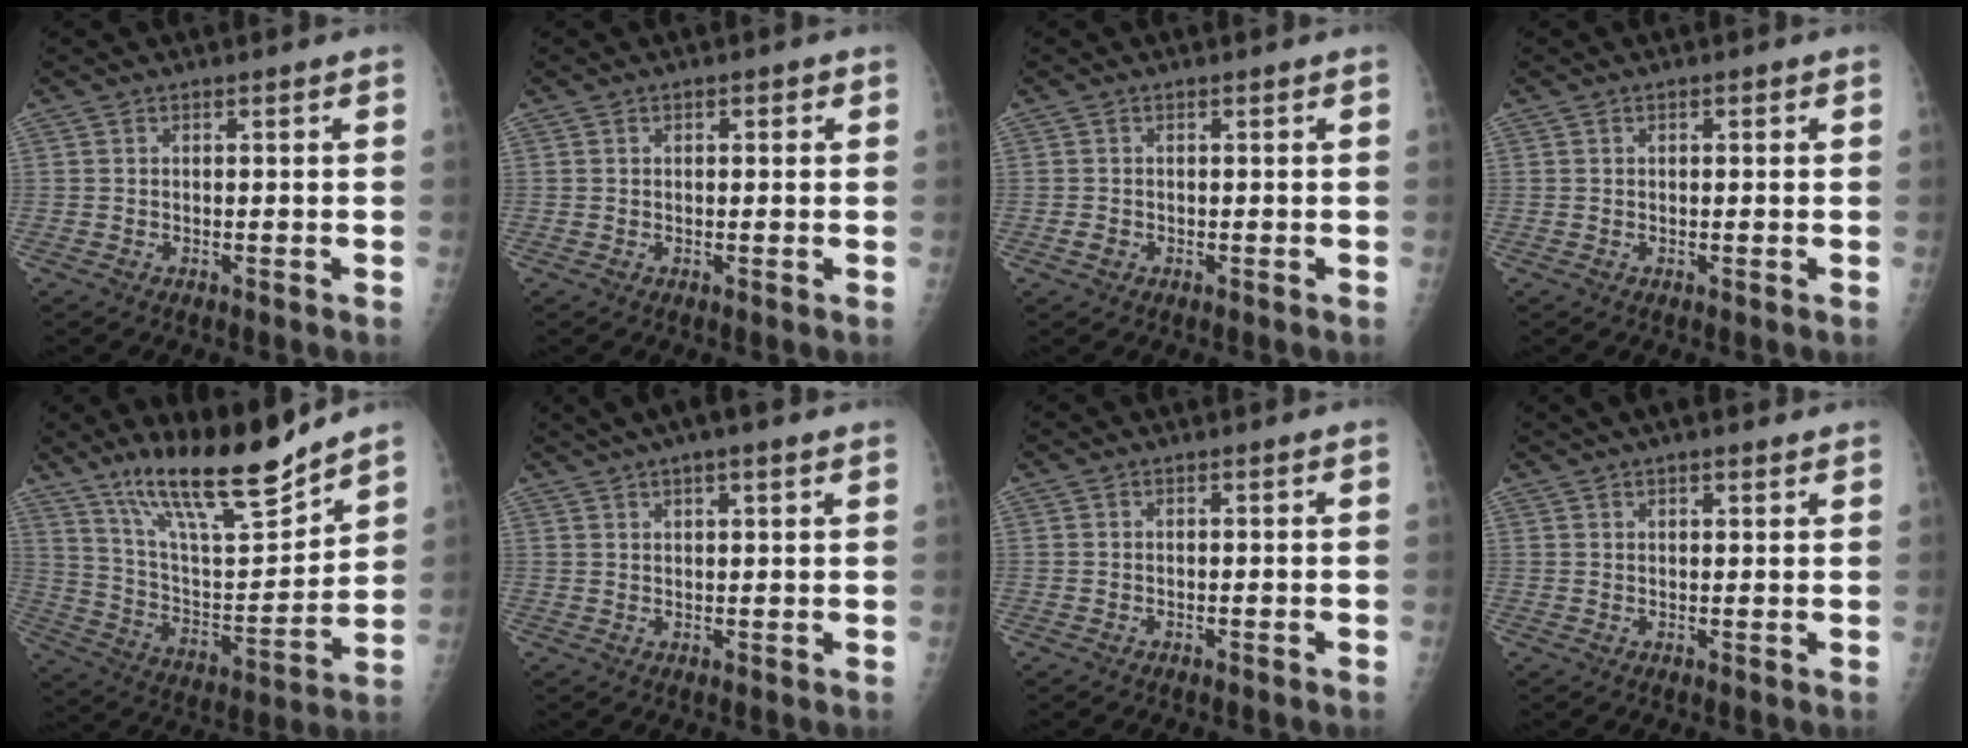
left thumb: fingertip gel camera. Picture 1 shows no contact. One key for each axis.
{"total": 1.2, "fx": 0.6, "fy": 0.8, "fz": 0.6, "tx": 0.003, "ty": -0.001, "tz": 0.005}
{"total": 0.9, "fx": 0.0, "fy": 0.8, "fz": 0.4, "tx": -0.003, "ty": 0.001, "tz": 0.001}
{"total": 0.6, "fx": 0.4, "fy": 0.4, "fz": 0.3, "tx": 0.002, "ty": -0.001, "tz": 0.003}
{"total": 19.8, "fx": 15.8, "fy": 3.9, "fz": 11.2, "tx": -0.155, "ty": -0.097, "tz": 0.279}
{"total": 9.1, "fx": 6.3, "fy": 2.3, "fz": 6.2, "tx": -0.089, "ty": 0.015, "tz": 0.099}
{"total": 0.0}
{"total": 6.3, "fx": 4.7, "fy": 2.0, "fz": 3.6, "tx": -0.040, "ty": 0.007, "tz": 0.073}